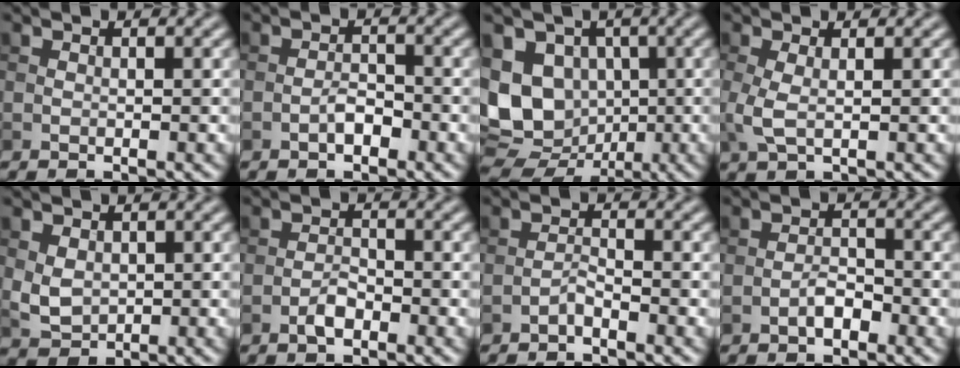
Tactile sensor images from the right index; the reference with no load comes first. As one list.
[{"total": 1.7, "force": [-1.0, 0.7, 1.2], "torque": [-0.020, 0.006, -0.020]}, {"total": 10.2, "force": [-0.7, 8.4, 5.8], "torque": [-0.097, -0.015, -0.001]}, {"total": 2.2, "force": [0.1, 0.8, 2.0], "torque": [-0.052, 0.000, 0.001]}, {"total": 2.5, "force": [0.4, 1.9, 1.6], "torque": [-0.036, -0.004, 0.011]}, {"total": 1.8, "force": [-1.1, 0.7, 1.2], "torque": [-0.022, 0.004, -0.024]}, {"total": 1.2, "force": [-1.0, 0.1, 0.6], "torque": [-0.013, 0.006, -0.022]}, {"total": 1.8, "force": [-1.1, 0.8, 1.2], "torque": [-0.021, 0.005, -0.022]}]